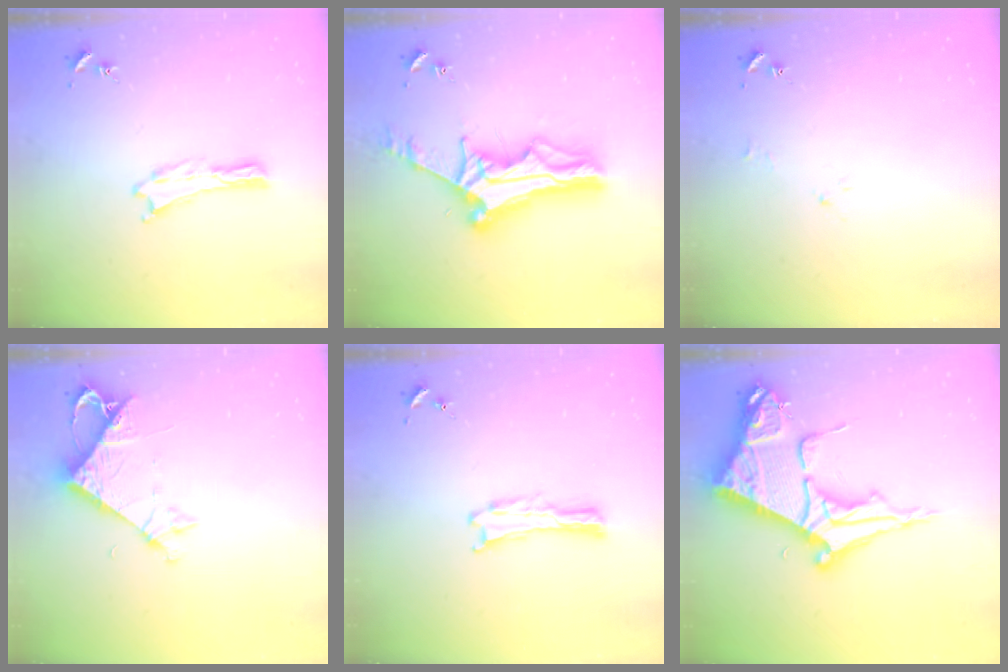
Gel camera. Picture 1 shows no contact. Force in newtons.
{"total": 12.6, "press": 12.6, "slide": 1.0}
{"total": 1.7, "press": 1.6, "slide": 0.3}
{"total": 6.0, "press": 6.0, "slide": 0.4}
{"total": 0.0}
{"total": 11.3, "press": 11.2, "slide": 1.2}